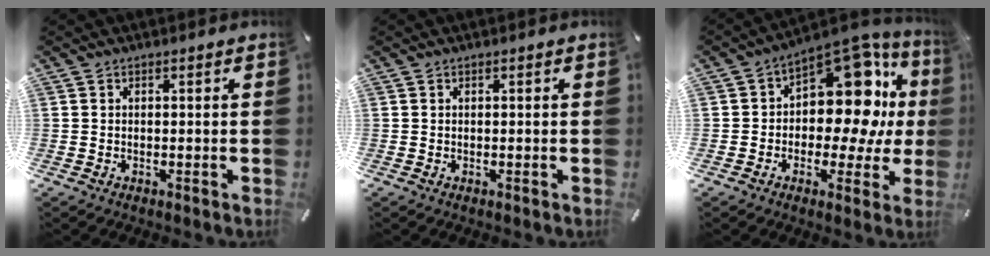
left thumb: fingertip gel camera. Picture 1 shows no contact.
{"total": 0.0}
{"total": 16.3, "force": [4.1, 10.6, 11.7], "torque": [-0.144, -0.044, 0.067]}